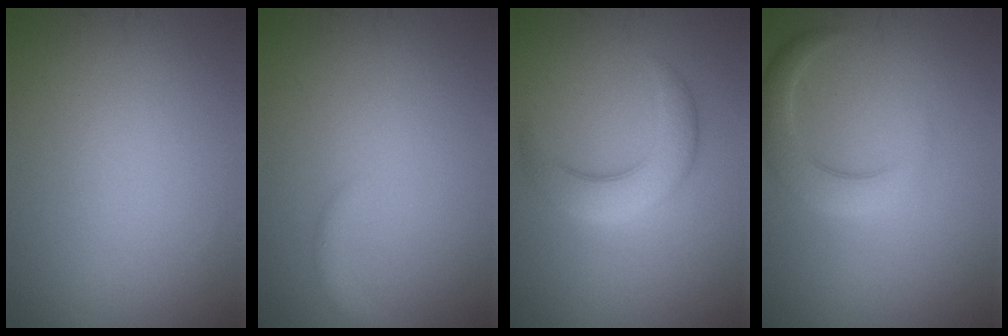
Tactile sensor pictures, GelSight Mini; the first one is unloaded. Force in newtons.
{"total": 1.4, "press": 1.4, "slide": 0.2}
{"total": 4.6, "press": 4.6, "slide": 0.2}
{"total": 3.6, "press": 3.6, "slide": 0.4}